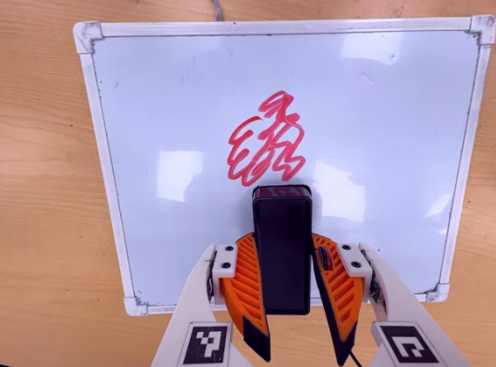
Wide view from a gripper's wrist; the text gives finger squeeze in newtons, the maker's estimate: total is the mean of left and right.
{"total": 7.9, "left": 7.1, "right": 8.7}